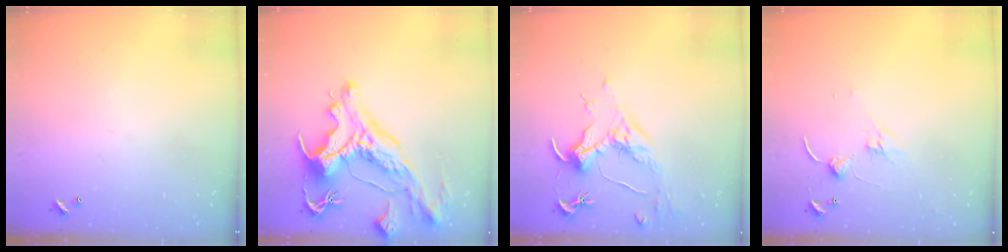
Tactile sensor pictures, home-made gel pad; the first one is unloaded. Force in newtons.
{"total": 7.1, "press": 6.9, "slide": 1.8}
{"total": 1.6, "press": 1.4, "slide": 0.7}
{"total": 0.6, "press": 0.5, "slide": 0.3}